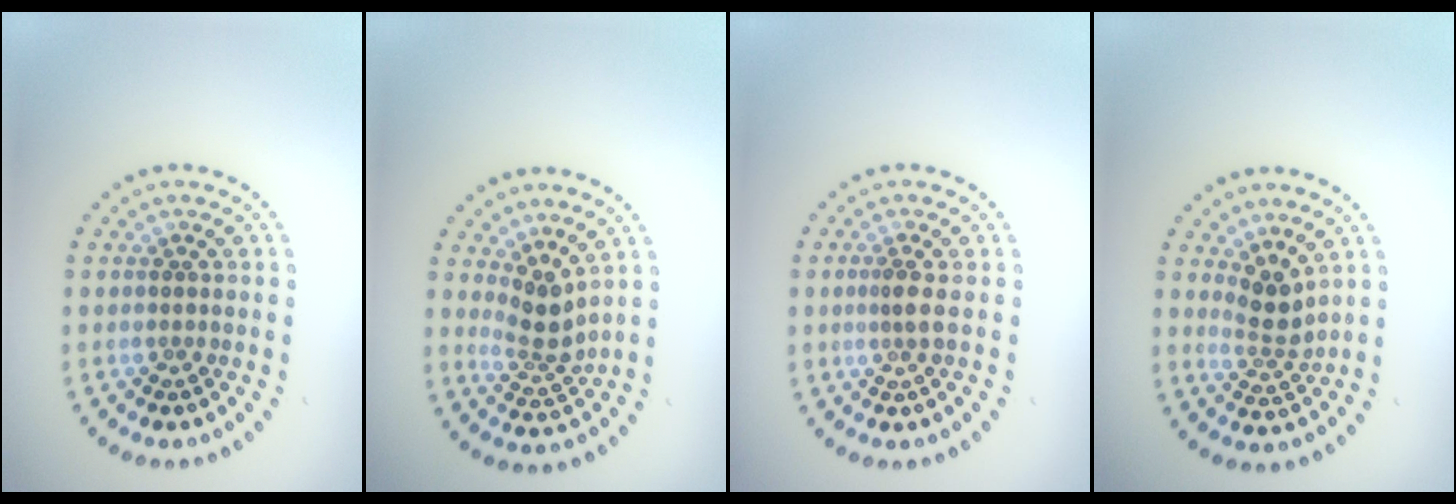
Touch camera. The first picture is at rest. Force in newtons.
{"total": 2.7, "press": 1.9, "slide": 1.9}
{"total": 1.2, "press": 0.8, "slide": 0.8}
{"total": 2.5, "press": 1.7, "slide": 1.8}